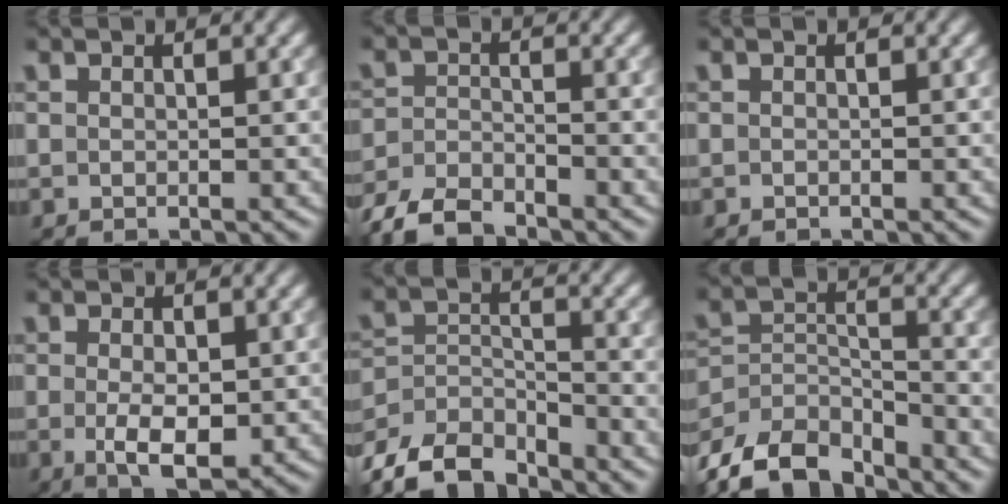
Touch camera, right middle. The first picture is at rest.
{"total": 4.9, "force": [-4.2, 1.4, 1.9], "torque": [-0.032, -0.007, -0.089]}
{"total": 0.0}
{"total": 3.9, "force": [-0.5, 1.9, 3.4], "torque": [-0.063, -0.009, -0.004]}
{"total": 8.7, "force": [-7.6, 3.0, 2.8], "torque": [-0.044, -0.009, -0.139]}
{"total": 10.0, "force": [-8.4, 4.1, 3.6], "torque": [-0.063, -0.011, -0.146]}